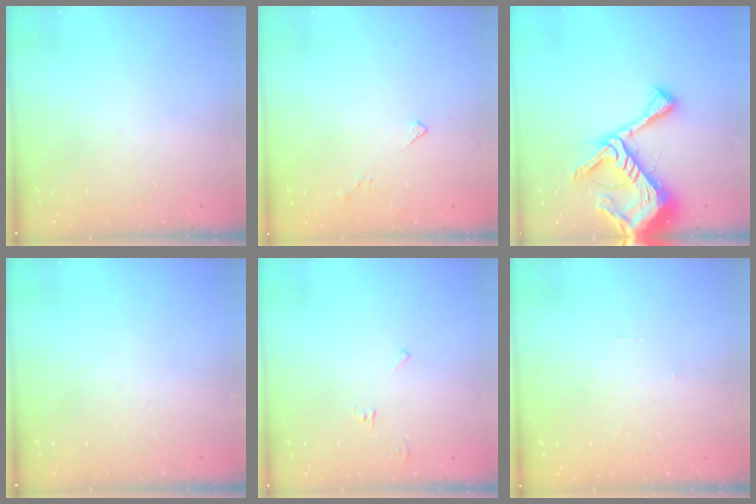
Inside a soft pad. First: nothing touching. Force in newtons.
{"total": 2.5, "press": 2.4, "slide": 0.5}
{"total": 17.4, "press": 17.3, "slide": 1.6}
{"total": 0.0}
{"total": 4.1, "press": 4.1, "slide": 0.5}
{"total": 0.0}